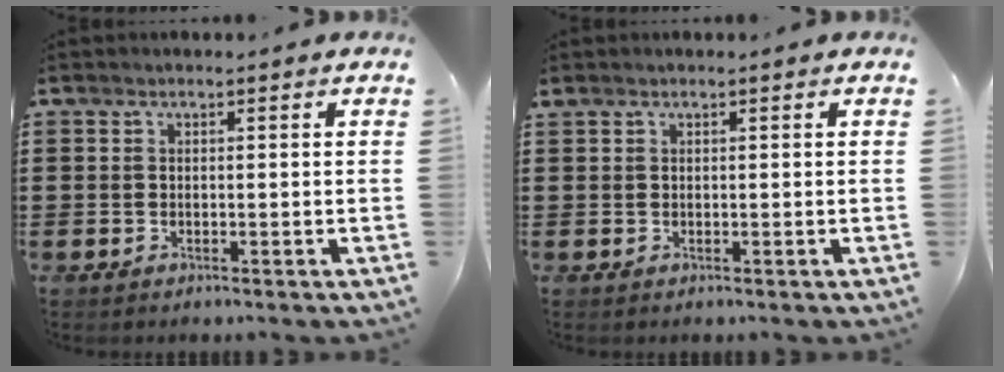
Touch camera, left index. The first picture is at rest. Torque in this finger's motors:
{"motor_torque": [0.20, -0.23, -0.01, 0.00]}